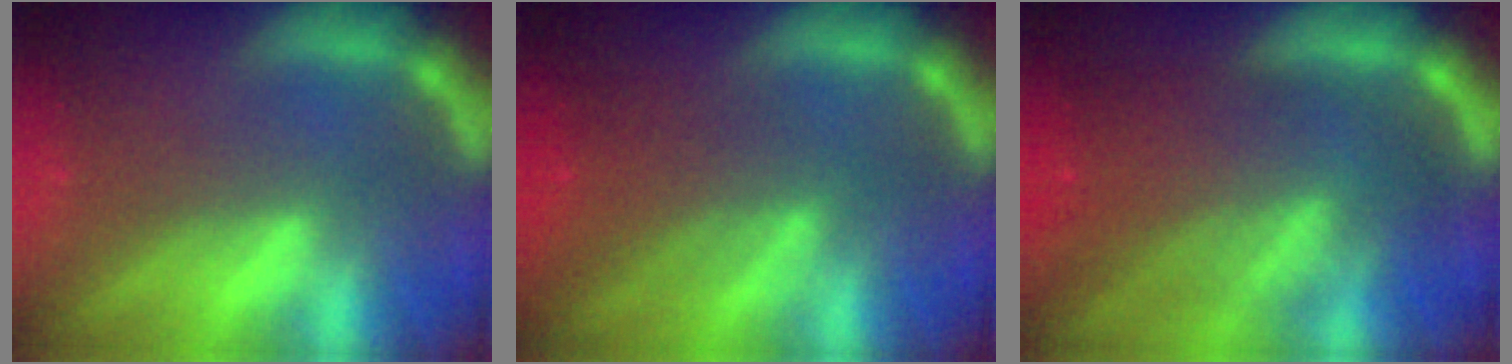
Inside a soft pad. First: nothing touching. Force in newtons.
{"total": 5.0}
{"total": 10.0}